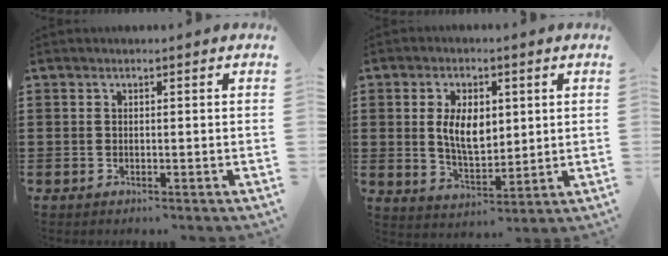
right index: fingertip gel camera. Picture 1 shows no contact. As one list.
[{"total": 7.0, "force": [1.2, 4.0, 5.6], "torque": [-0.101, 0.007, 0.016]}]